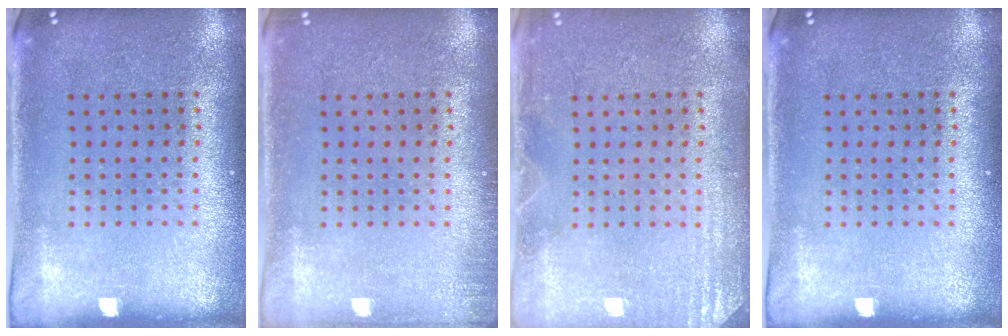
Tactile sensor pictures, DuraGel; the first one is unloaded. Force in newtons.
{"total": 0.9, "press": 0.9, "slide": 0.2}
{"total": 2.6, "press": 2.5, "slide": 0.4}
{"total": 0.0}